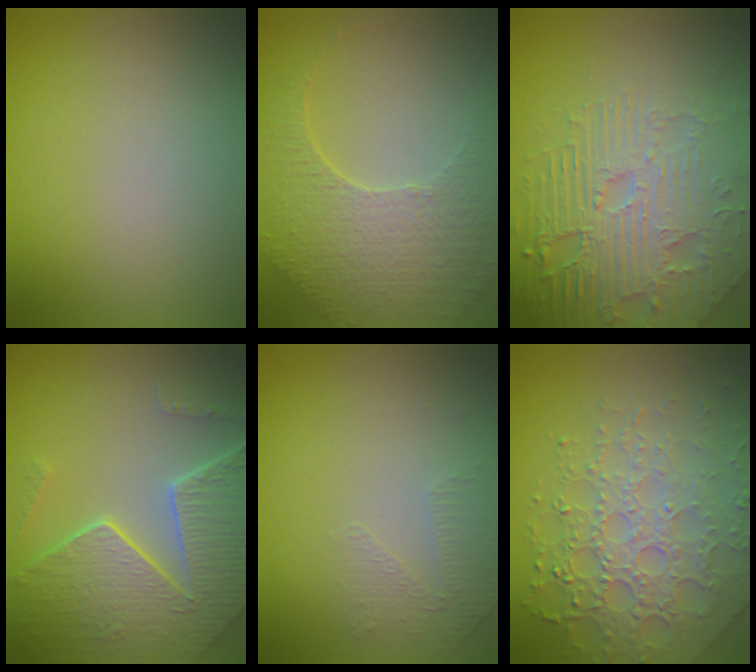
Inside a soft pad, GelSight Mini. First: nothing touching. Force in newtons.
{"total": 5.1, "press": 3.7, "slide": 3.6}
{"total": 7.0, "press": 5.7, "slide": 4.1}
{"total": 8.0, "press": 5.7, "slide": 5.7}
{"total": 1.4, "press": 0.8, "slide": 1.1}
{"total": 7.7, "press": 5.3, "slide": 5.5}